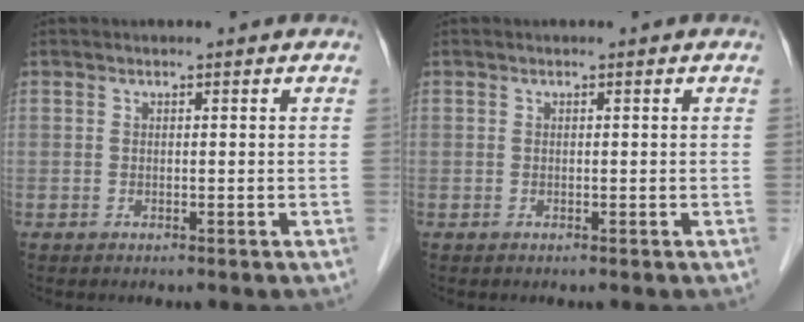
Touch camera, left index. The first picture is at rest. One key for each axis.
{"total": 0.0}